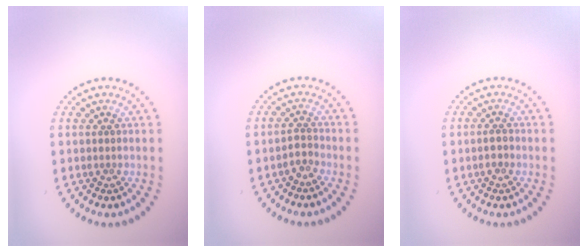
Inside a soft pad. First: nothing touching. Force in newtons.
{"total": 1.4, "press": 1.0, "slide": 1.0}
{"total": 1.2, "press": 1.1, "slide": 0.3}